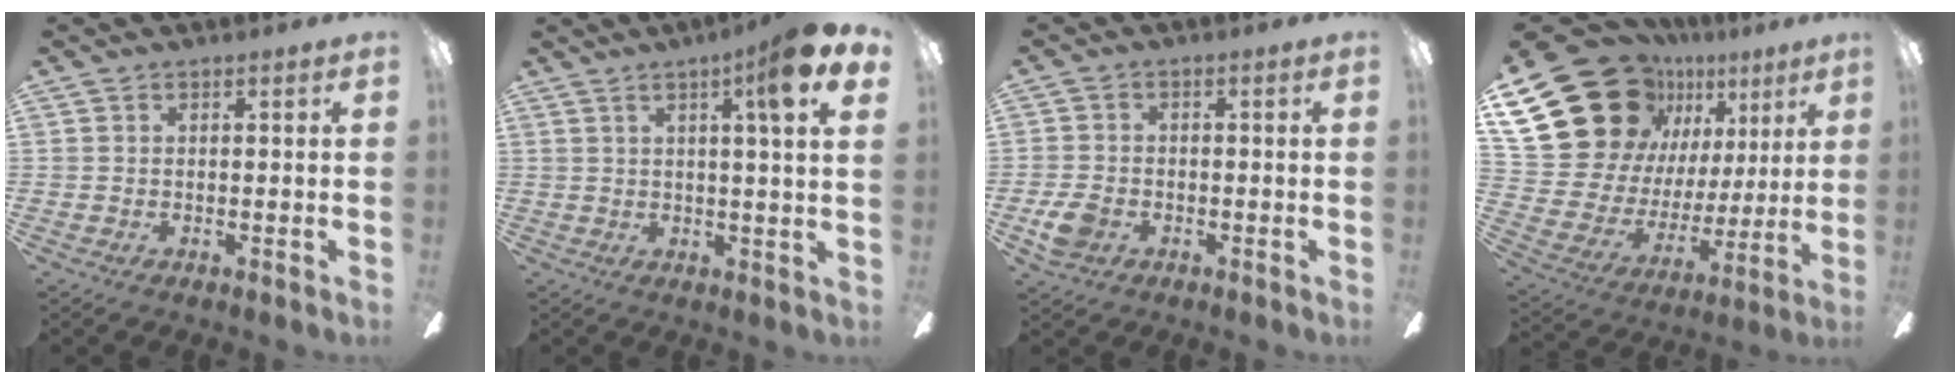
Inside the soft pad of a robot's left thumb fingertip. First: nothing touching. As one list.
[{"total": 8.8, "force": [4.6, 0.1, 7.5], "torque": [-0.112, -0.012, 0.064]}, {"total": 5.2, "force": [-2.2, 3.9, 2.8], "torque": [-0.068, 0.007, -0.041]}, {"total": 24.7, "force": [12.6, 18.0, 11.4], "torque": [-0.222, -0.081, 0.263]}]